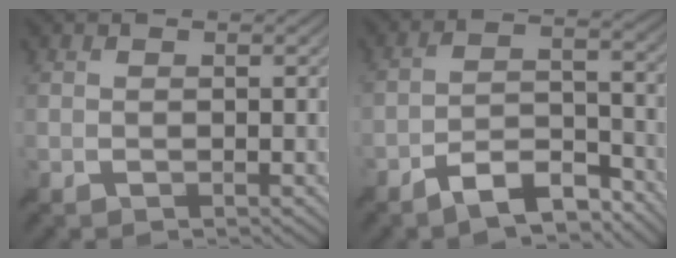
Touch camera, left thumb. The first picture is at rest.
{"total": 7.7, "force": [-6.1, 2.2, 4.2], "torque": [-0.071, 0.002, -0.116]}